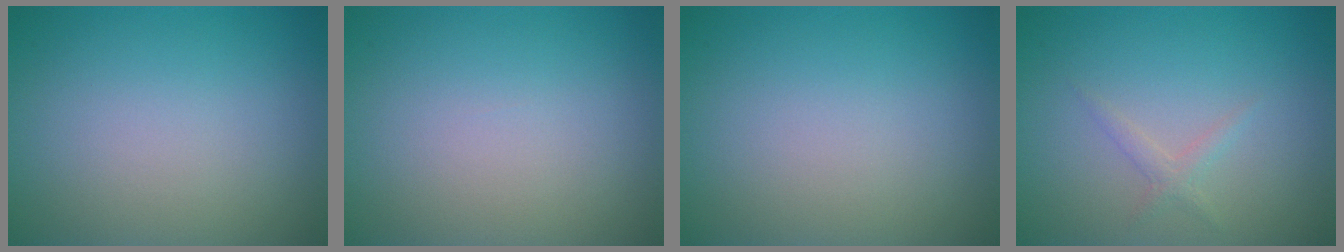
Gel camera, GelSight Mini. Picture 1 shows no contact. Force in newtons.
{"total": 0.0}
{"total": 0.0}
{"total": 1.1, "press": 1.1, "slide": 0.0}